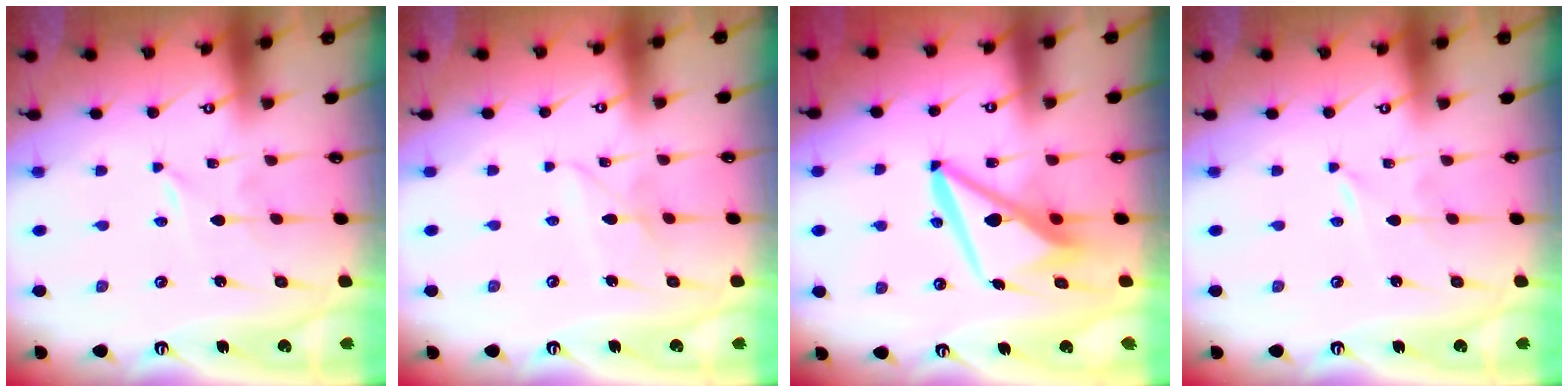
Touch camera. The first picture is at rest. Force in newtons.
{"total": 4.7, "press": 4.7, "slide": 0.4}
{"total": 10.3, "press": 10.2, "slide": 1.7}
{"total": 0.0}